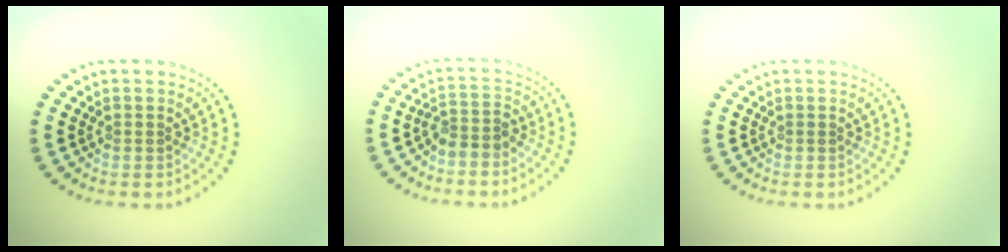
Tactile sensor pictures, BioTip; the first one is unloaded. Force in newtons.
{"total": 2.1, "press": 1.7, "slide": 1.2}
{"total": 0.0}